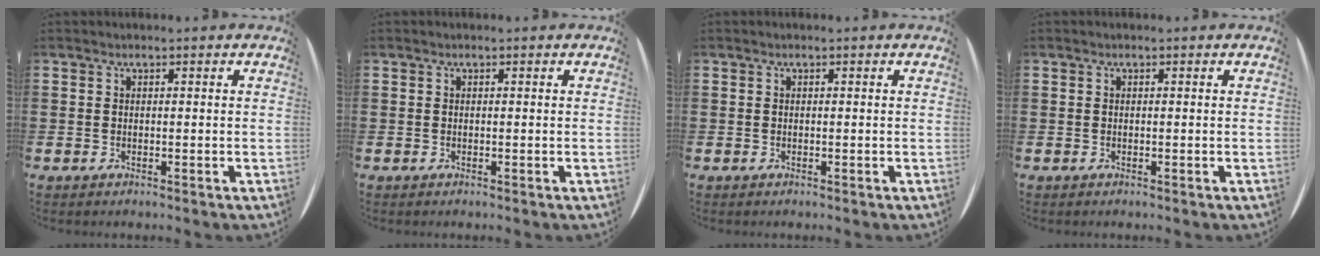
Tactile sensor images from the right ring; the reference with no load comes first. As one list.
[{"total": 0.0}, {"total": 0.0}, {"total": 0.0}]